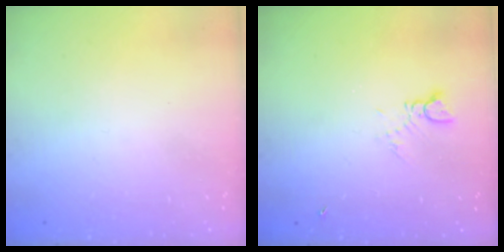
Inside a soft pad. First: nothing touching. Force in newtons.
{"total": 2.2, "press": 2.2, "slide": 0.1}